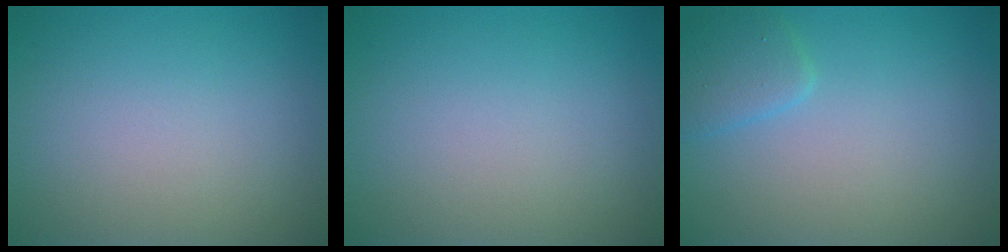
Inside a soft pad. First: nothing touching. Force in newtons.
{"total": 0.0}
{"total": 1.9, "press": 1.9, "slide": 0.2}